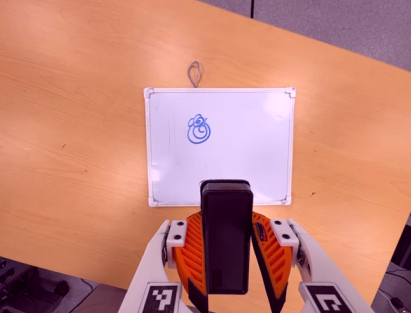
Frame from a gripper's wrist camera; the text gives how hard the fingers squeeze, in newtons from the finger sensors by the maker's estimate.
{"total": 6.3, "left": 5.0, "right": 7.6}